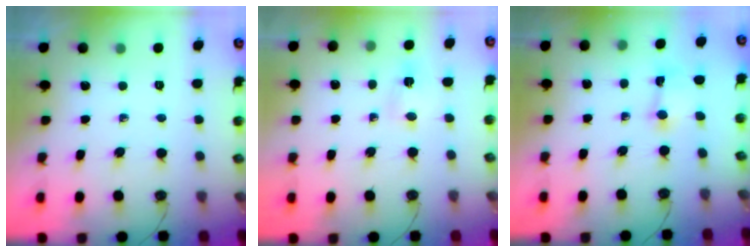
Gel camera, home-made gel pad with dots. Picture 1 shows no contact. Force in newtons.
{"total": 12.2, "press": 3.1, "slide": 11.8}
{"total": 1.8, "press": 1.7, "slide": 0.5}